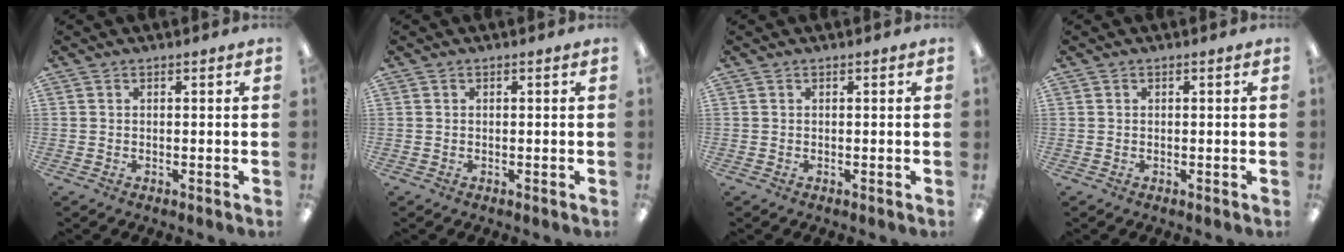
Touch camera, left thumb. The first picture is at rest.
{"total": 0.0}
{"total": 0.0}
{"total": 0.0}